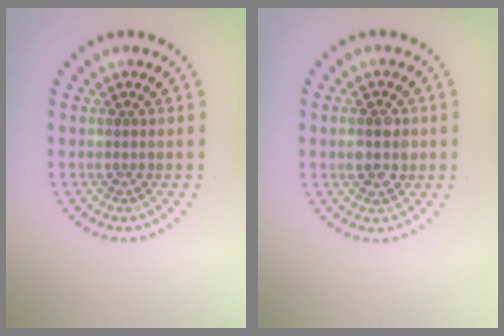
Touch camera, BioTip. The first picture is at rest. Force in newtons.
{"total": 2.8, "press": 2.8, "slide": 0.2}